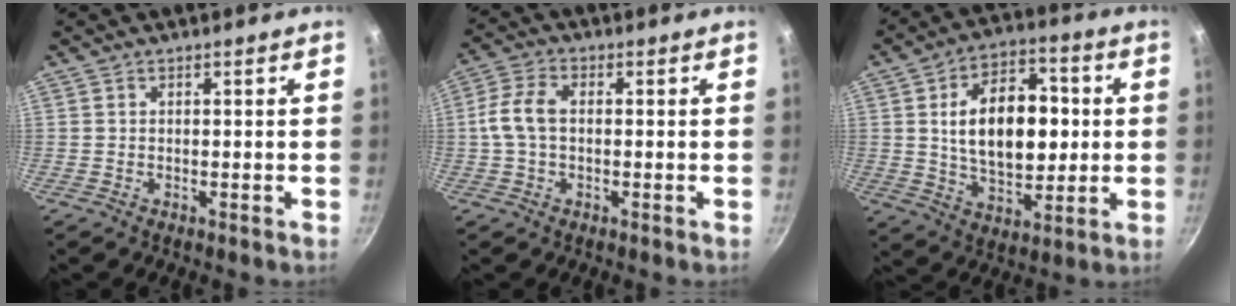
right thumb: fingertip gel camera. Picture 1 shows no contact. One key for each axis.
{"total": 6.5, "fx": 0.0, "fy": 4.0, "fz": 5.1, "tx": -0.114, "ty": 0.019, "tz": -0.005}
{"total": 17.6, "fx": 2.0, "fy": 10.5, "fz": 14.0, "tx": -0.184, "ty": 0.007, "tz": 0.034}